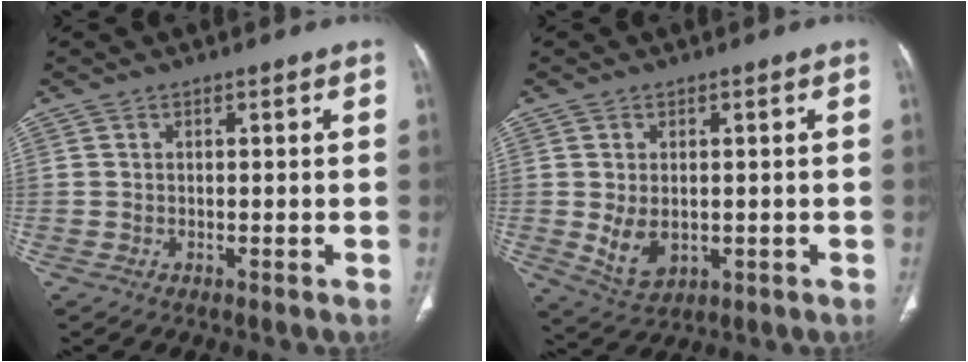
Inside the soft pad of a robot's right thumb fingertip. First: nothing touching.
{"total": 6.1, "force": [-0.4, 4.0, 4.6], "torque": [-0.078, -0.010, 0.008]}